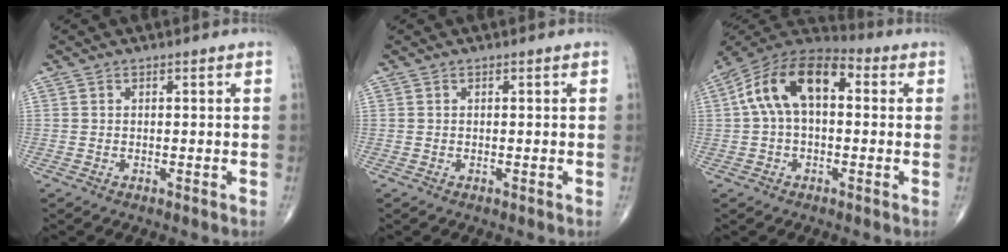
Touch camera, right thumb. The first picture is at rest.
{"total": 0.0}
{"total": 14.7, "force": [2.2, 8.4, 11.9], "torque": [-0.210, 0.044, 0.027]}